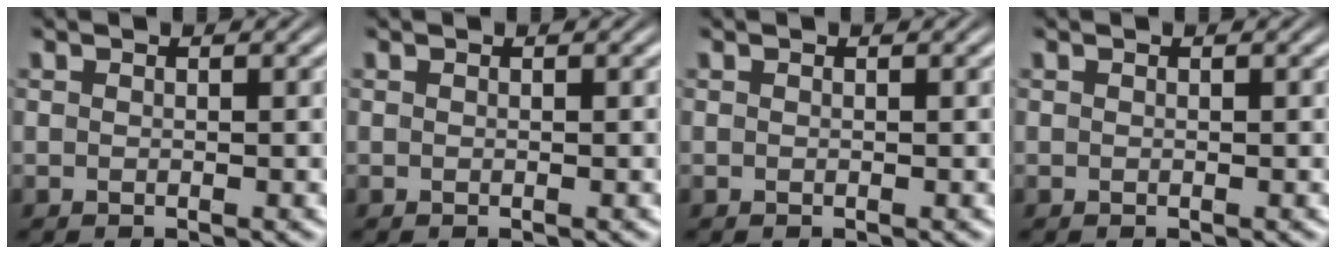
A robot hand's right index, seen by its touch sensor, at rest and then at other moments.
{"total": 0.0}
{"total": 0.0}
{"total": 0.0}